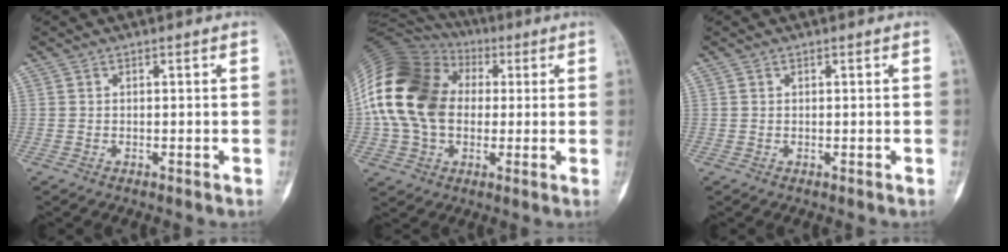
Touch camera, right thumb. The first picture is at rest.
{"total": 22.3, "force": [1.4, 16.6, 14.9], "torque": [-0.295, 0.031, 0.025]}
{"total": 0.0}